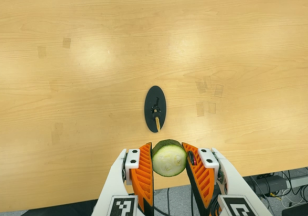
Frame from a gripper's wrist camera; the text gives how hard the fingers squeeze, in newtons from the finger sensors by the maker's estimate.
{"total": 12.1, "left": 12.6, "right": 11.6}